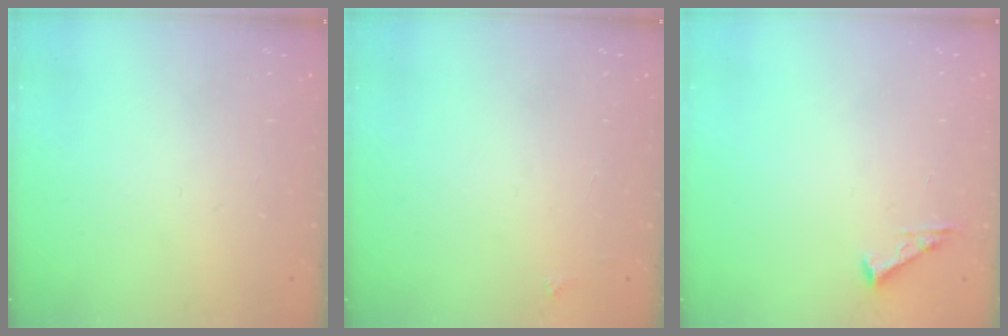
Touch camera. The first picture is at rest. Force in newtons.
{"total": 2.0, "press": 2.0, "slide": 0.3}
{"total": 5.3, "press": 5.2, "slide": 0.7}